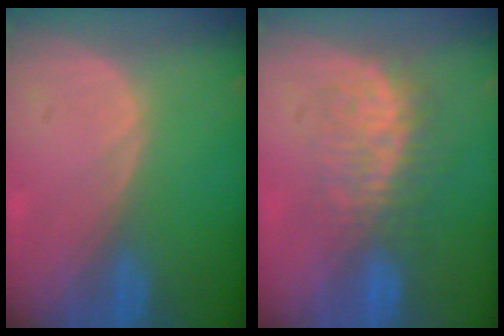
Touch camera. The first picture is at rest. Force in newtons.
{"total": 7.7, "press": 7.4, "slide": 1.8}